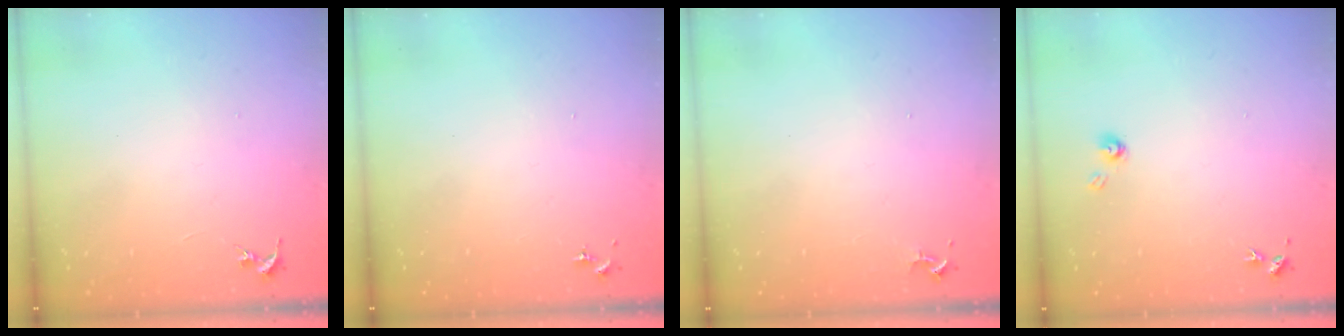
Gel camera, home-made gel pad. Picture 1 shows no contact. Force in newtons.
{"total": 0.0}
{"total": 3.1, "press": 3.1, "slide": 0.4}
{"total": 3.3, "press": 3.3, "slide": 0.2}